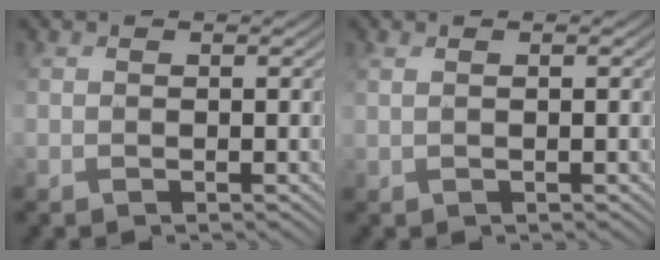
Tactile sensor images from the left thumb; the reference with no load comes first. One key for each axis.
{"total": 0.6, "fx": 0.4, "fy": -0.3, "fz": 0.3, "tx": -0.008, "ty": 0.004, "tz": 0.009}